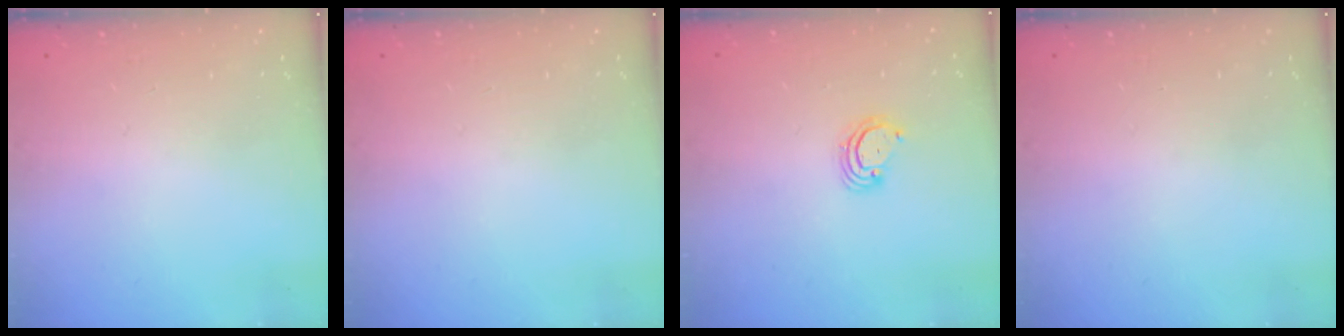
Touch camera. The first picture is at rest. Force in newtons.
{"total": 0.0}
{"total": 3.0, "press": 2.9, "slide": 0.3}
{"total": 0.0}